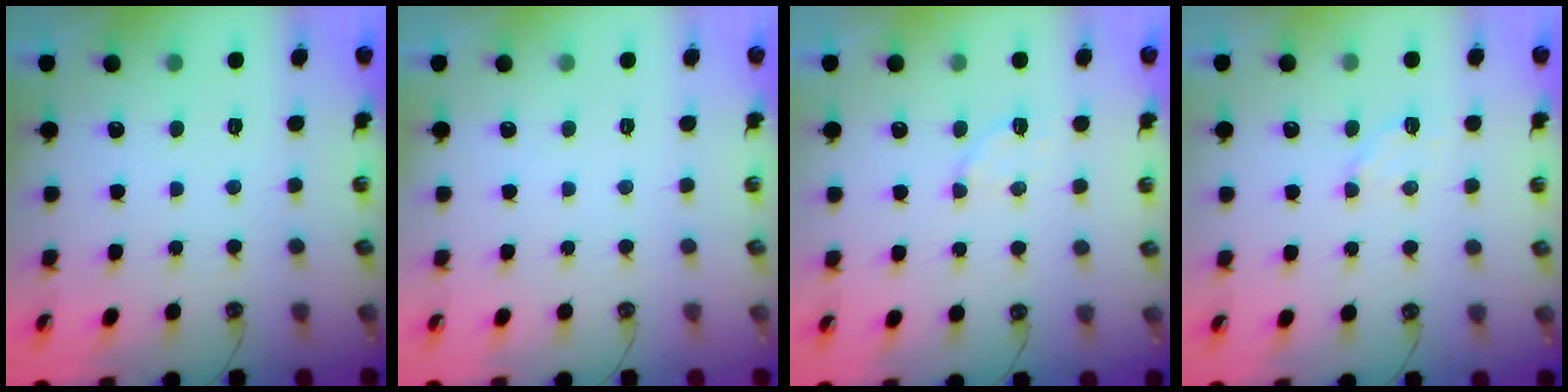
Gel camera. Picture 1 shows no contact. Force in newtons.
{"total": 0.0}
{"total": 2.8, "press": 2.5, "slide": 1.1}
{"total": 3.0, "press": 2.9, "slide": 0.7}